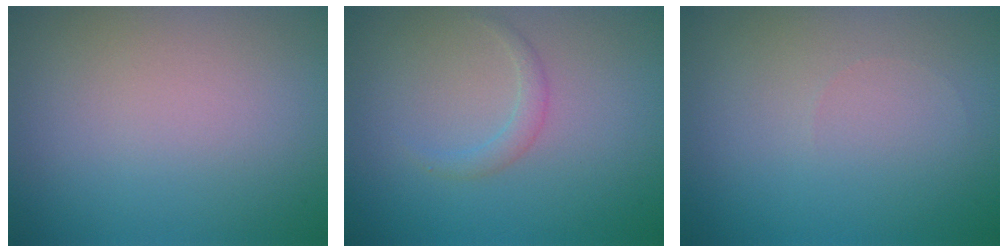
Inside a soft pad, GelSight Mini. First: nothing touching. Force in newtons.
{"total": 1.1, "press": 1.1, "slide": 0.1}
{"total": 0.0}